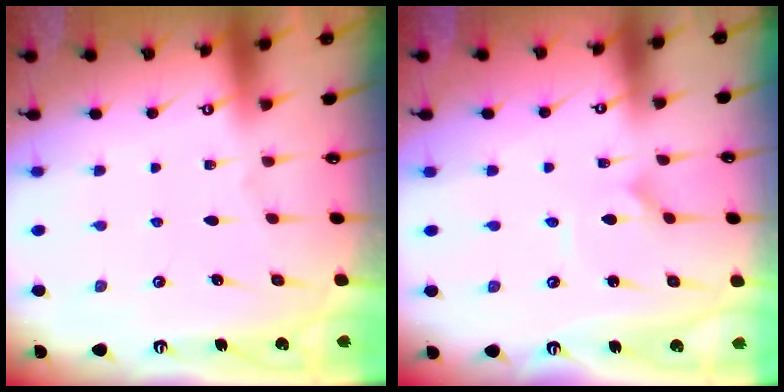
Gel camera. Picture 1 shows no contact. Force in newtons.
{"total": 1.0, "press": 1.0, "slide": 0.1}